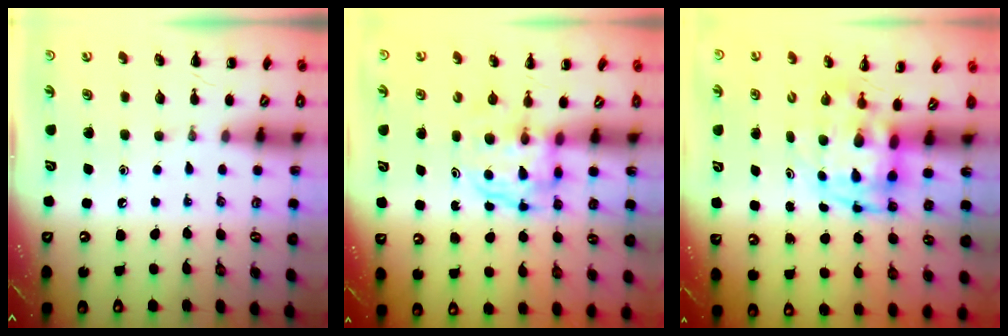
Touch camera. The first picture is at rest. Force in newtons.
{"total": 3.9, "press": 3.9, "slide": 0.3}
{"total": 3.7, "press": 3.7, "slide": 0.8}